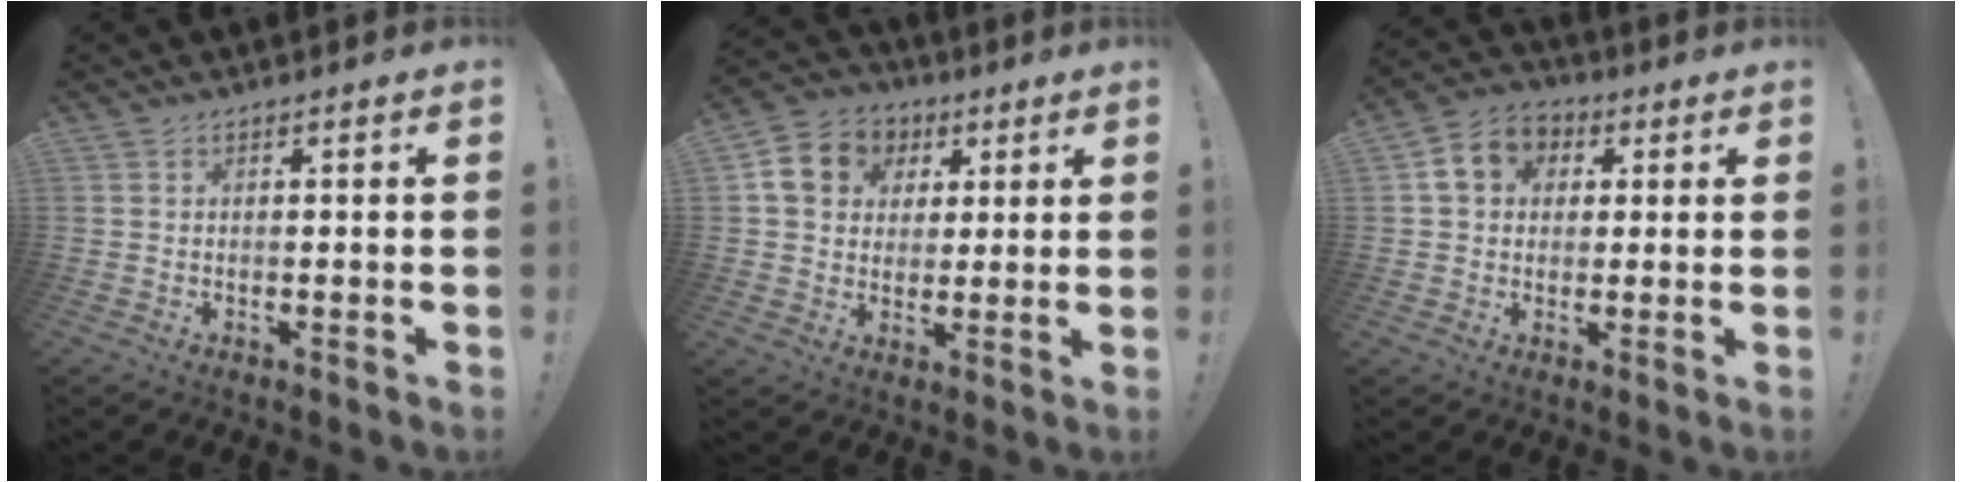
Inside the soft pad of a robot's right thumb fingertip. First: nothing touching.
{"total": 11.8, "force": [3.9, 9.9, 5.0], "torque": [-0.068, -0.007, 0.079]}
{"total": 9.6, "force": [2.5, 8.0, 4.7], "torque": [-0.062, 0.006, 0.053]}